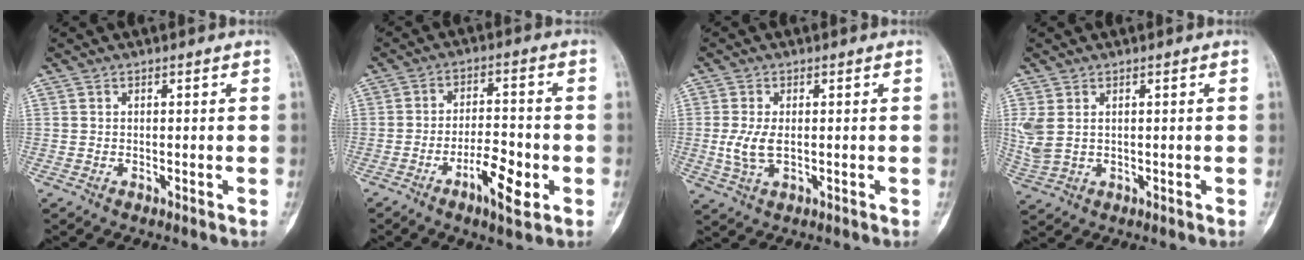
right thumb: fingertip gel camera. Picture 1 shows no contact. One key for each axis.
{"total": 8.5, "fx": -3.5, "fy": 2.9, "fz": 7.2, "tx": -0.115, "ty": 0.019, "tz": -0.057}
{"total": 4.6, "fx": -0.1, "fy": 2.3, "fz": 4.0, "tx": -0.096, "ty": -0.007, "tz": -0.001}
{"total": 4.5, "fx": 1.1, "fy": 2.9, "fz": 3.2, "tx": -0.088, "ty": 0.001, "tz": 0.030}